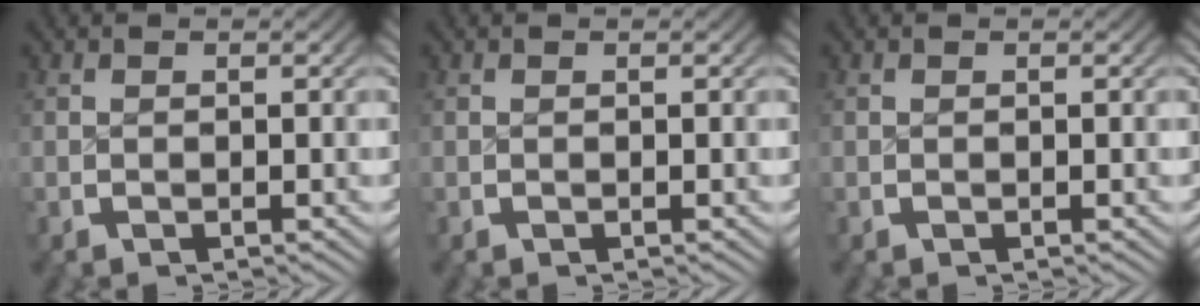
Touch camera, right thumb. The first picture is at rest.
{"total": 0.0}
{"total": 0.0}